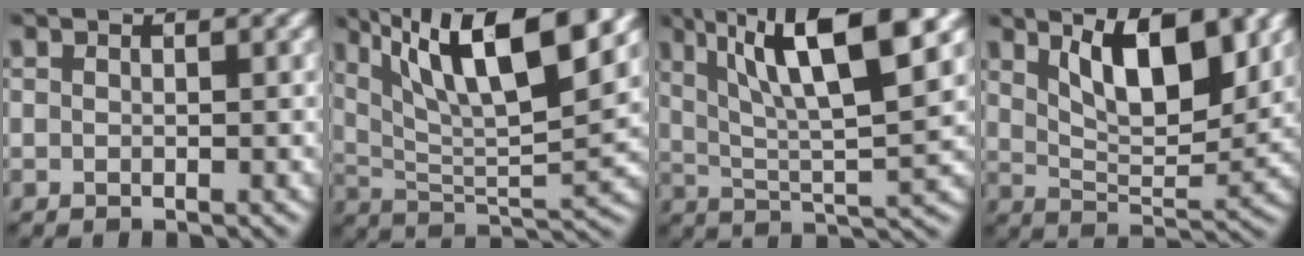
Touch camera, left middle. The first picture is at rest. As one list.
[{"total": 12.2, "force": [6.5, 3.3, 9.8], "torque": [-0.166, 0.006, 0.114]}, {"total": 11.3, "force": [5.1, 2.7, 9.7], "torque": [-0.171, 0.007, 0.091]}, {"total": 7.6, "force": [3.3, 2.8, 6.3], "torque": [-0.104, -0.005, 0.058]}]